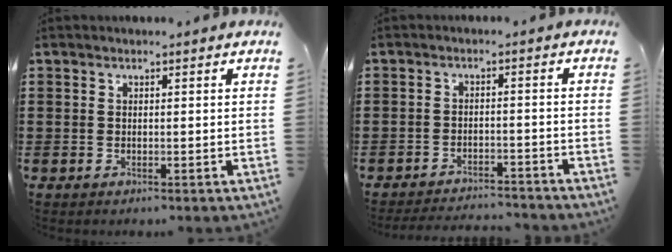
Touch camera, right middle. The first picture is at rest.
{"total": 3.3, "force": [-3.2, 0.2, 0.3], "torque": [-0.008, 0.002, -0.068]}